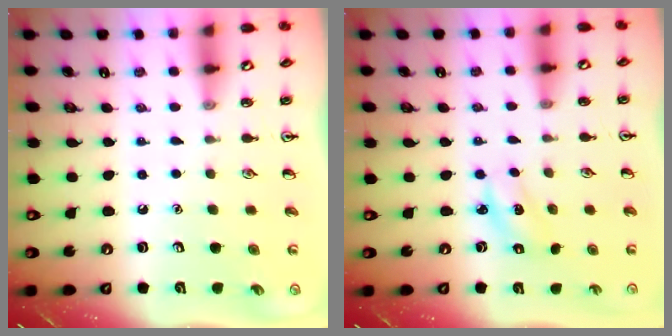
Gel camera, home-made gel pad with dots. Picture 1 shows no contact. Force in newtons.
{"total": 2.2, "press": 2.1, "slide": 0.5}